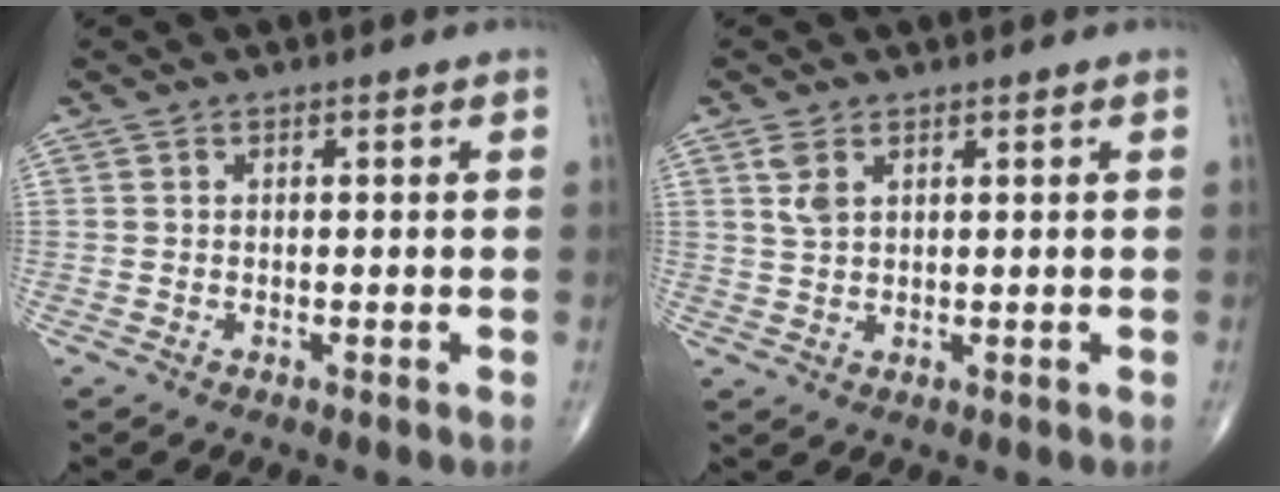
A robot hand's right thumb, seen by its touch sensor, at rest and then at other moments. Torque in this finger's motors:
{"motor_torque": [0.04, 0.81, 0.69, 0.32, 0.02]}